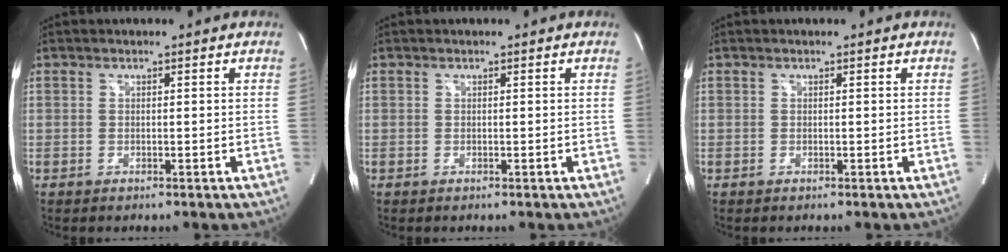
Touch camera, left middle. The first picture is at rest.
{"total": 0.0}
{"total": 0.0}